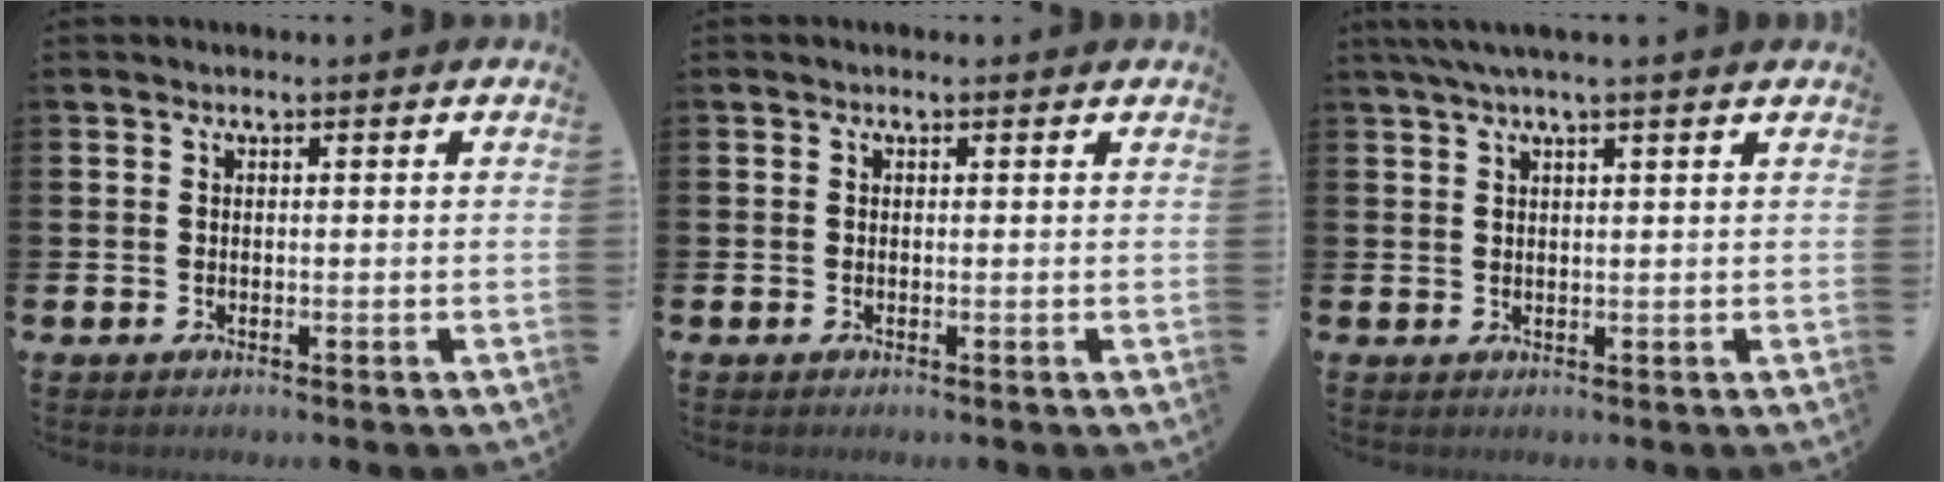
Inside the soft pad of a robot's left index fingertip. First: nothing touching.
{"total": 0.0}
{"total": 2.8, "force": [2.2, -0.2, 1.7], "torque": [-0.040, 0.001, 0.041]}